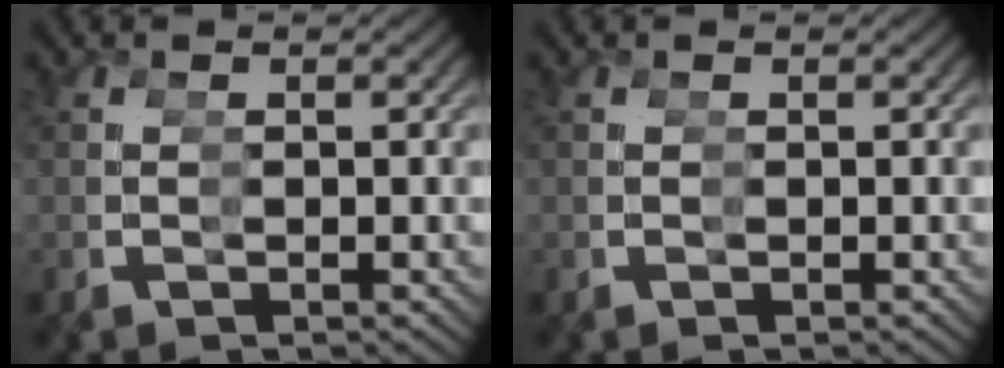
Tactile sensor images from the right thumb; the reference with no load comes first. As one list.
[{"total": 0.0}]